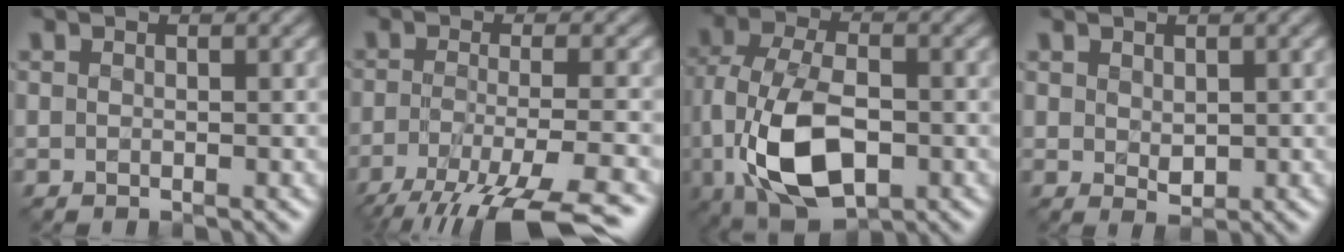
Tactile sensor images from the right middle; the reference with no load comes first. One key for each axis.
{"total": 9.6, "fx": -6.5, "fy": 2.2, "fz": 6.7, "tx": -0.108, "ty": -0.012, "tz": -0.108}
{"total": 9.8, "fx": -2.5, "fy": 5.4, "fz": 7.8, "tx": -0.168, "ty": -0.010, "tz": -0.050}
{"total": 1.4, "fx": 0.4, "fy": 1.0, "fz": 0.9, "tx": -0.016, "ty": -0.006, "tz": 0.013}